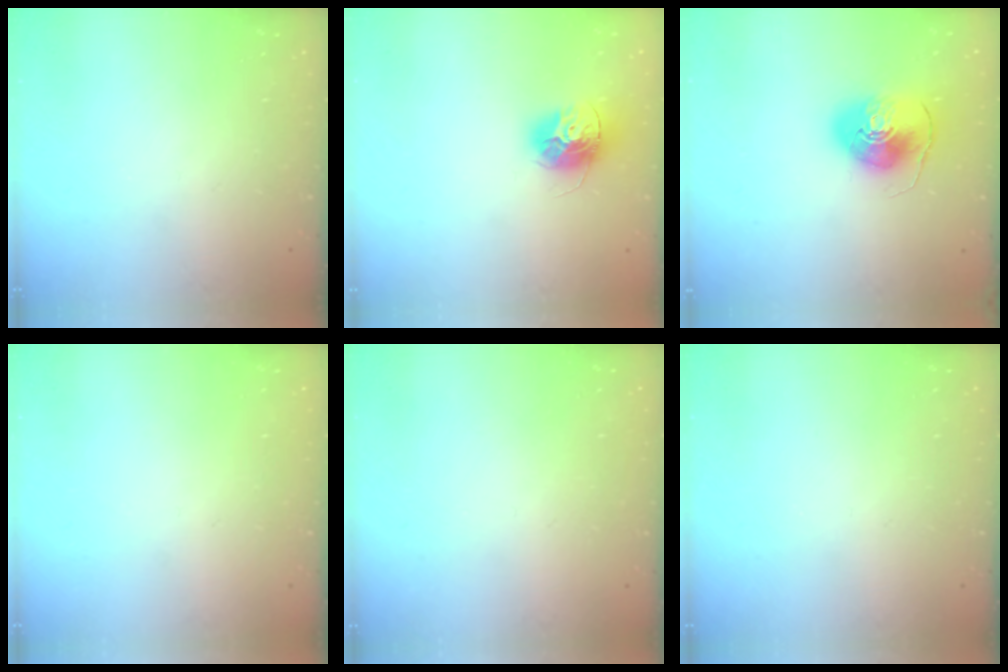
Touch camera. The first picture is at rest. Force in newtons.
{"total": 12.2, "press": 12.2, "slide": 0.4}
{"total": 10.3, "press": 10.2, "slide": 1.5}
{"total": 0.0}
{"total": 0.8, "press": 0.8, "slide": 0.0}
{"total": 0.0}